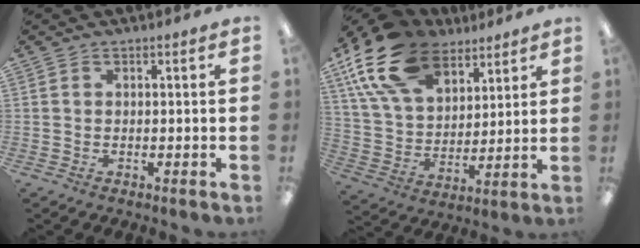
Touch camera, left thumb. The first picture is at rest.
{"total": 20.0, "force": [12.1, 11.5, 11.0], "torque": [-0.226, -0.040, 0.225]}